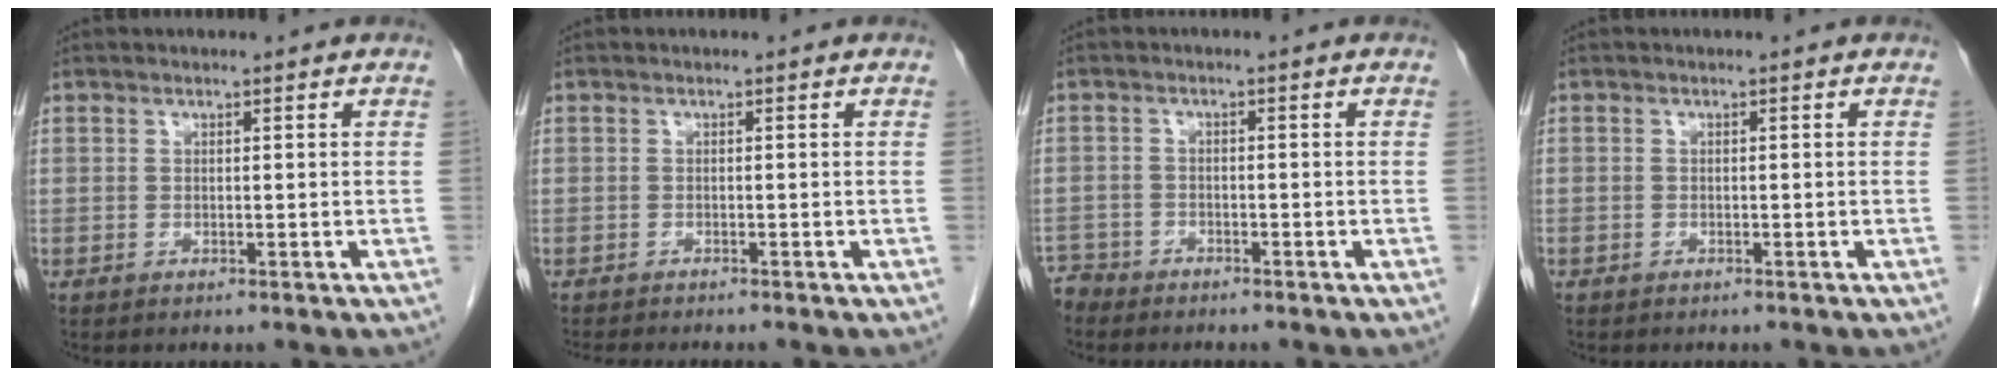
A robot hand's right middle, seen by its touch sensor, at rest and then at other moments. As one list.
[{"total": 4.3, "force": [-3.9, 0.2, 1.9], "torque": [-0.020, -0.010, -0.059]}, {"total": 3.3, "force": [-3.1, 1.1, -0.6], "torque": [0.007, -0.002, -0.062]}, {"total": 0.5, "force": [-0.4, 0.3, 0.1], "torque": [-0.009, 0.002, -0.009]}]